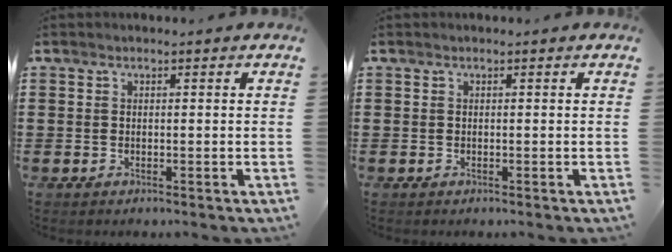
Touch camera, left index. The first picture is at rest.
{"total": 0.0}